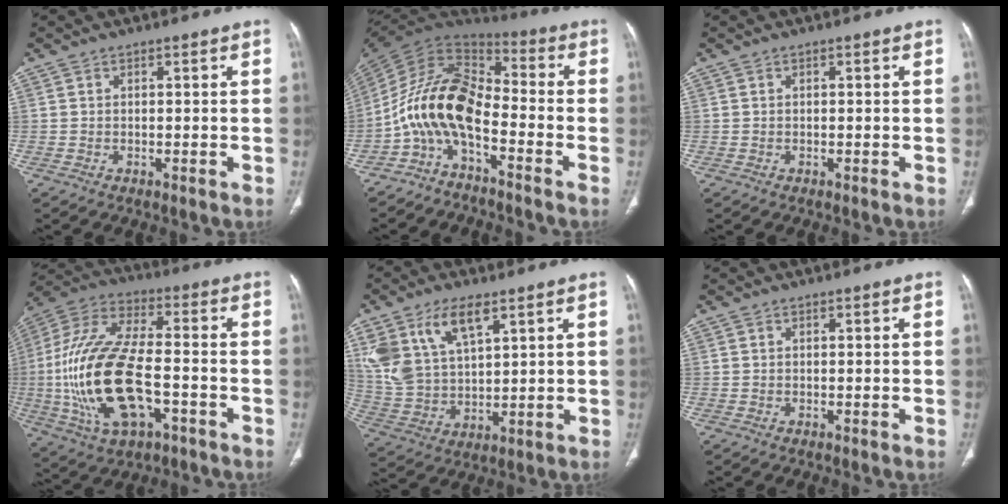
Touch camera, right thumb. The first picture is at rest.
{"total": 13.3, "force": [-5.2, 6.4, 10.5], "torque": [-0.197, 0.083, -0.111]}
{"total": 0.0}
{"total": 23.6, "force": [-4.8, 11.1, 20.3], "torque": [-0.437, 0.020, -0.077]}
{"total": 13.8, "force": [7.1, 6.9, 9.6], "torque": [-0.188, -0.016, 0.152]}
{"total": 0.0}